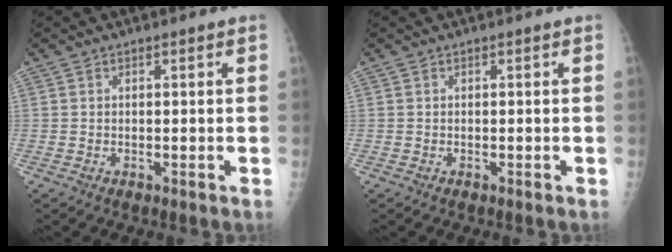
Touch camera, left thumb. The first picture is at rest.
{"total": 0.0}